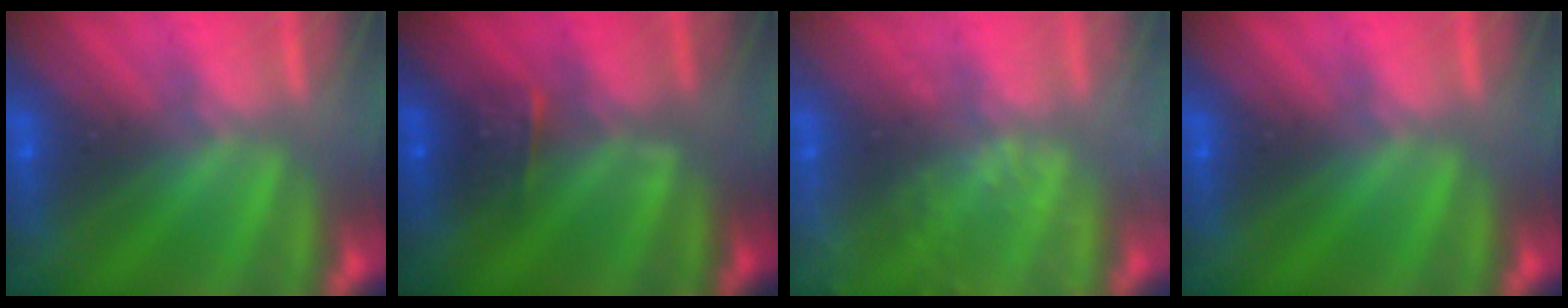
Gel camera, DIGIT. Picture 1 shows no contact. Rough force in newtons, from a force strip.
{"total": 2.4}
{"total": 2.4}
{"total": 0.0}